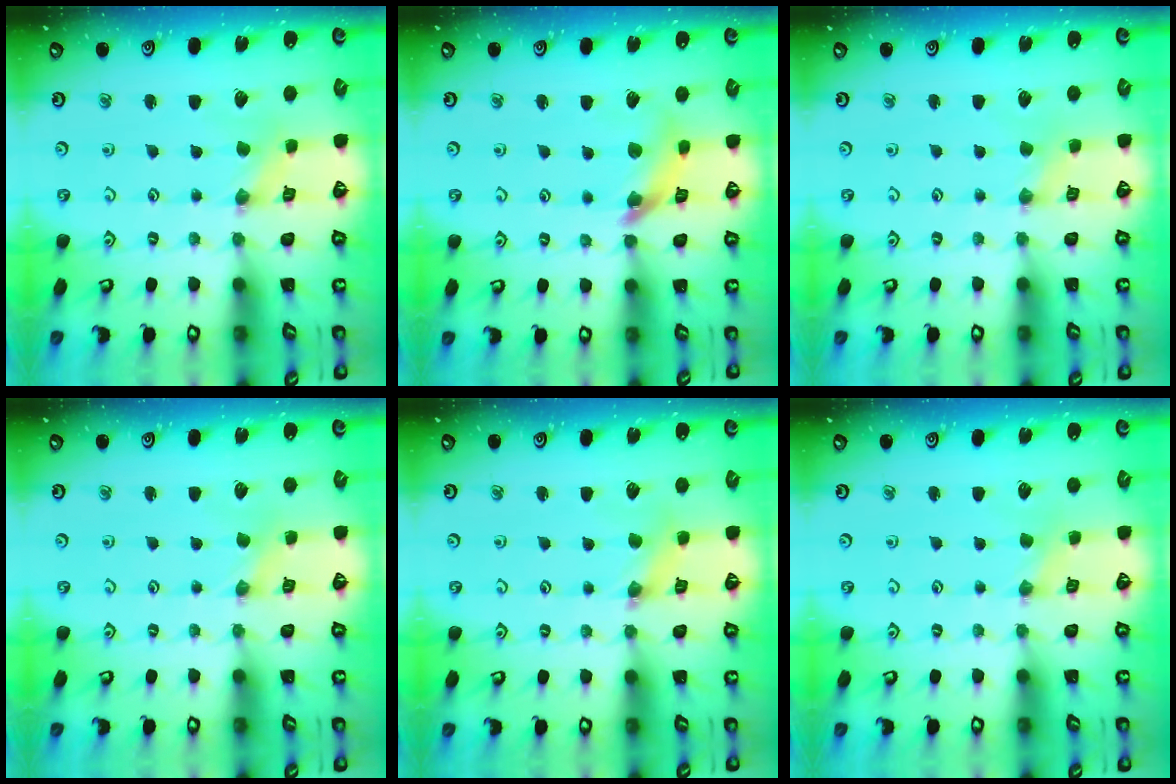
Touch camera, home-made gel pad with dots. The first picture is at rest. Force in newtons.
{"total": 9.9, "press": 9.9, "slide": 1.2}
{"total": 1.2, "press": 1.1, "slide": 0.3}
{"total": 0.0}
{"total": 1.8, "press": 1.8, "slide": 0.3}
{"total": 1.4, "press": 1.4, "slide": 0.3}